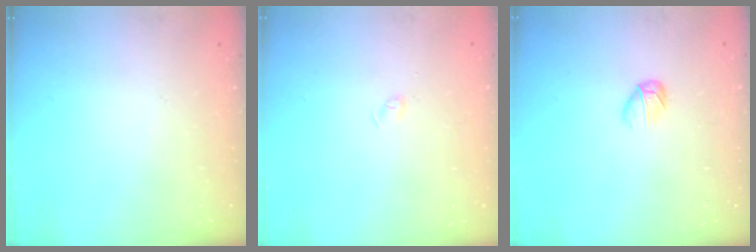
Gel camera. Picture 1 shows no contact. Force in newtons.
{"total": 2.4, "press": 2.3, "slide": 0.3}
{"total": 2.8, "press": 2.7, "slide": 0.9}